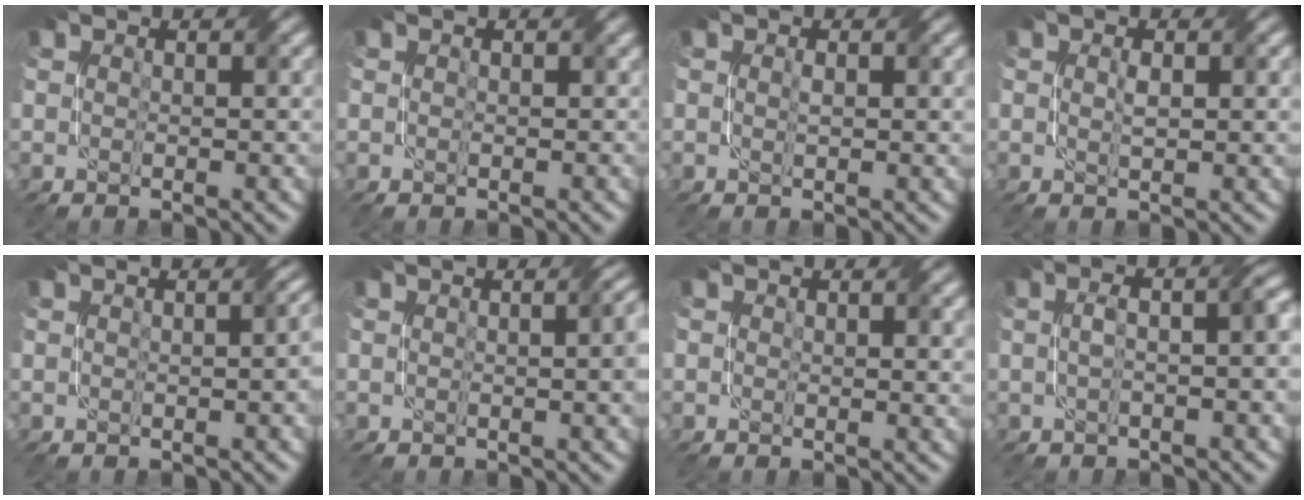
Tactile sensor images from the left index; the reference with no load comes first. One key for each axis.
{"total": 0.6, "fx": 0.3, "fy": 0.5, "fz": 0.1, "tx": 0.002, "ty": -0.002, "tz": 0.002}
{"total": 1.1, "fx": 0.2, "fy": 0.5, "fz": 1.0, "tx": -0.015, "ty": -0.002, "tz": 0.006}
{"total": 1.4, "fx": 0.2, "fy": 0.6, "fz": 1.2, "tx": -0.020, "ty": -0.002, "tz": 0.007}
{"total": 2.4, "fx": 0.1, "fy": 1.0, "fz": 2.1, "tx": -0.011, "ty": 0.007, "tz": 0.003}
{"total": 3.1, "fx": 0.2, "fy": 1.0, "fz": 2.9, "tx": -0.022, "ty": 0.011, "tz": 0.002}
{"total": 1.1, "fx": 0.6, "fy": 0.6, "fz": 0.7, "tx": -0.007, "ty": -0.005, "tz": 0.010}
{"total": 4.6, "fx": -0.2, "fy": 1.9, "fz": 4.2, "tx": -0.055, "ty": 0.009, "tz": 0.001}